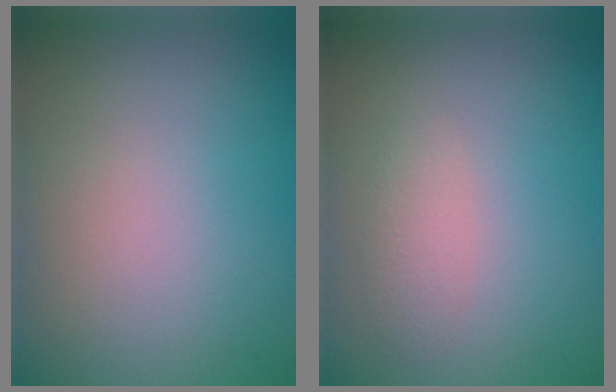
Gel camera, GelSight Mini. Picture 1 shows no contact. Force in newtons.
{"total": 1.5, "press": 1.5, "slide": 0.1}